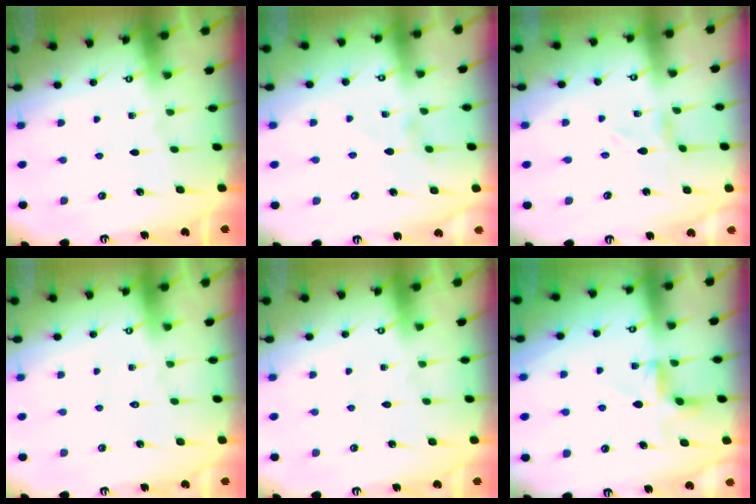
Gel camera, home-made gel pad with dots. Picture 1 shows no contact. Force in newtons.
{"total": 1.9, "press": 1.9, "slide": 0.3}
{"total": 0.6, "press": 0.6, "slide": 0.1}
{"total": 1.5, "press": 1.5, "slide": 0.1}
{"total": 1.6, "press": 1.6, "slide": 0.1}
{"total": 3.7, "press": 3.6, "slide": 0.6}